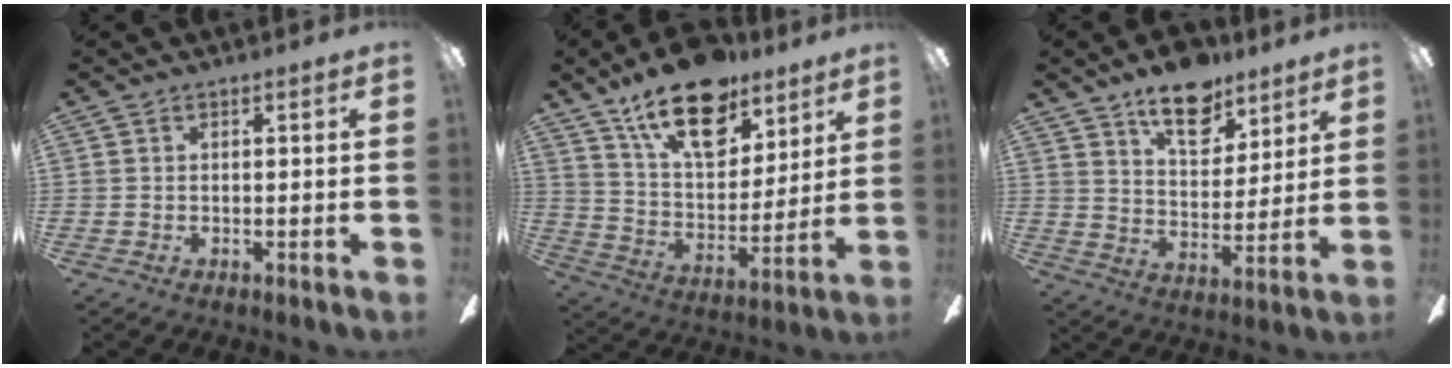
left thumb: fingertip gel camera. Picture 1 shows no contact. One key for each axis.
{"total": 20.7, "fx": 13.6, "fy": 10.4, "fz": 11.7, "tx": -0.189, "ty": -0.071, "tz": 0.237}
{"total": 14.5, "fx": 10.3, "fy": 7.2, "fz": 7.3, "tx": -0.098, "ty": -0.057, "tz": 0.182}